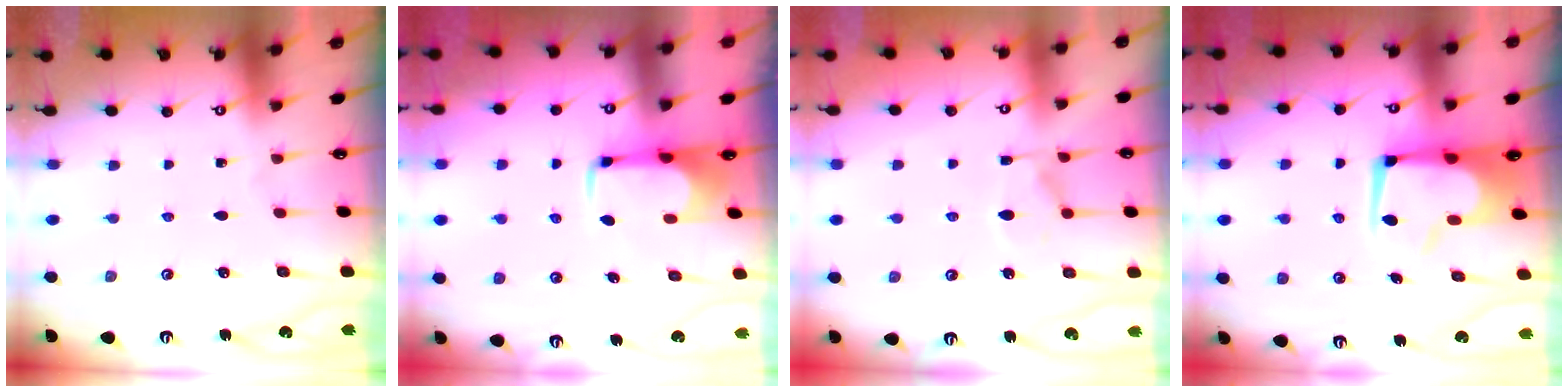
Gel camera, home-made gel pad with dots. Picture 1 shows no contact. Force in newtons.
{"total": 1.9, "press": 1.8, "slide": 0.4}
{"total": 2.0, "press": 1.5, "slide": 1.3}
{"total": 5.2, "press": 5.0, "slide": 1.2}